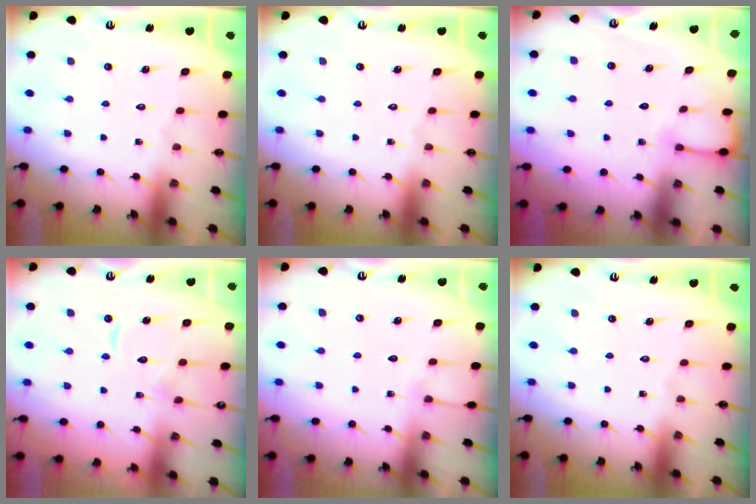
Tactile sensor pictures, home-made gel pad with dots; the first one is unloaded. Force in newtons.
{"total": 0.0}
{"total": 4.5, "press": 4.5, "slide": 0.4}
{"total": 9.4, "press": 9.4, "slide": 1.0}
{"total": 4.0, "press": 4.0, "slide": 0.5}
{"total": 0.0}